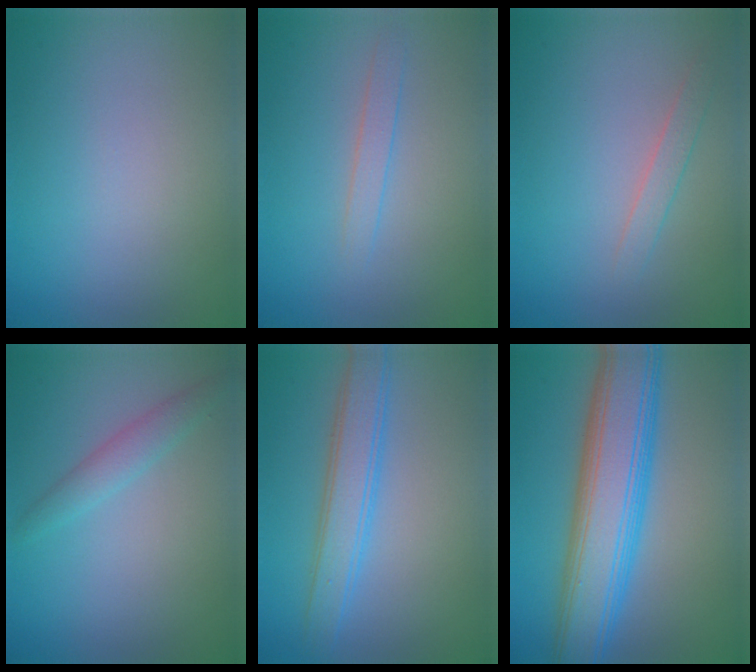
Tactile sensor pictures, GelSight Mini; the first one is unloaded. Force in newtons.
{"total": 1.3, "press": 1.3, "slide": 0.1}
{"total": 1.4, "press": 1.4, "slide": 0.0}
{"total": 1.8, "press": 1.8, "slide": 0.1}
{"total": 3.8, "press": 3.8, "slide": 0.0}
{"total": 9.4, "press": 9.4, "slide": 0.3}